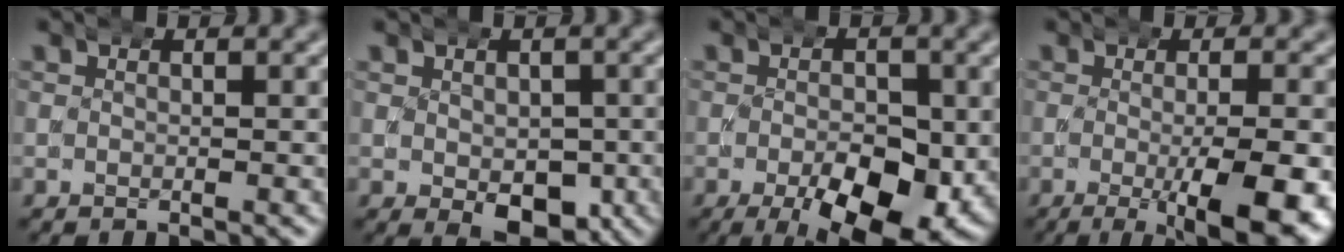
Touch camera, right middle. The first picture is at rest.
{"total": 5.7, "force": [-2.4, 3.4, 3.9], "torque": [-0.064, -0.032, -0.020]}
{"total": 9.6, "force": [-3.5, 4.7, 7.7], "torque": [-0.118, -0.035, -0.040]}
{"total": 9.0, "force": [-3.4, 2.4, 8.0], "torque": [-0.120, -0.025, -0.041]}